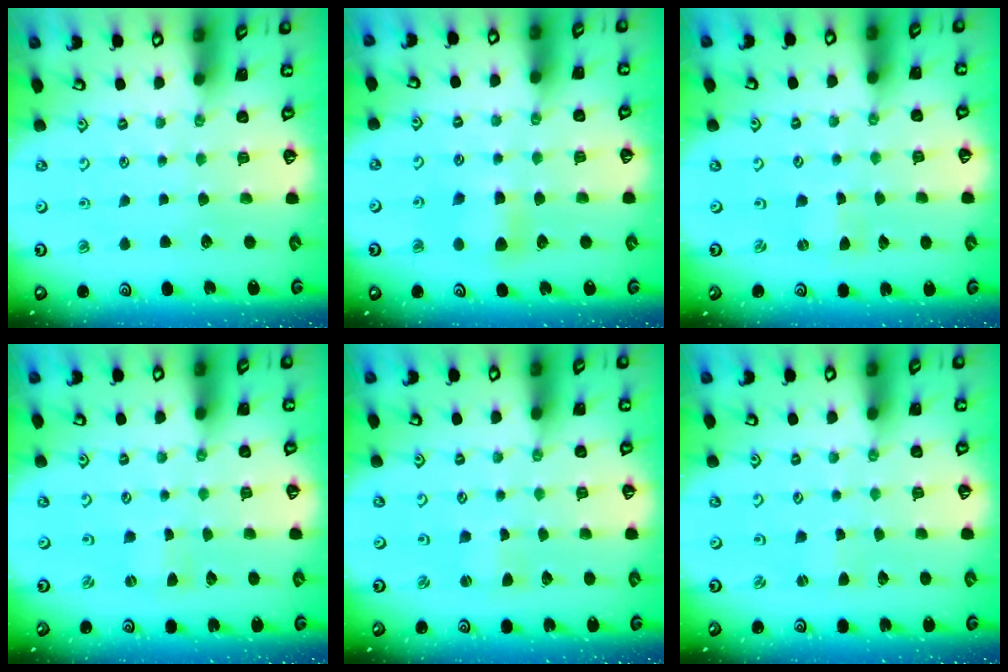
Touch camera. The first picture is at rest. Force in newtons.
{"total": 5.9, "press": 5.8, "slide": 0.4}
{"total": 0.0}
{"total": 0.0}
{"total": 1.4, "press": 1.4, "slide": 0.4}
{"total": 0.0}